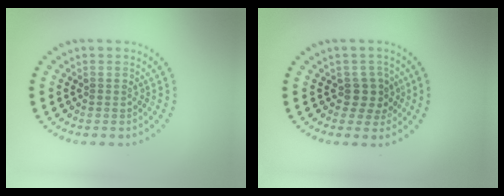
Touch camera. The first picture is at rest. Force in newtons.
{"total": 2.2, "press": 1.9, "slide": 1.2}